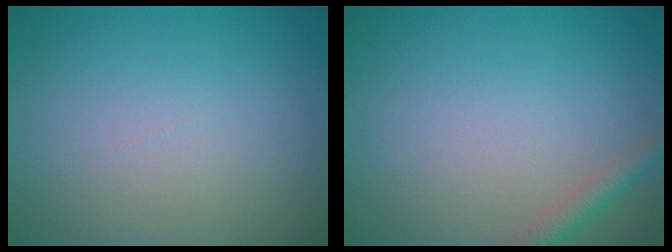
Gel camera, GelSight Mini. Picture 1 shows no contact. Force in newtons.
{"total": 1.9, "press": 1.9, "slide": 0.1}